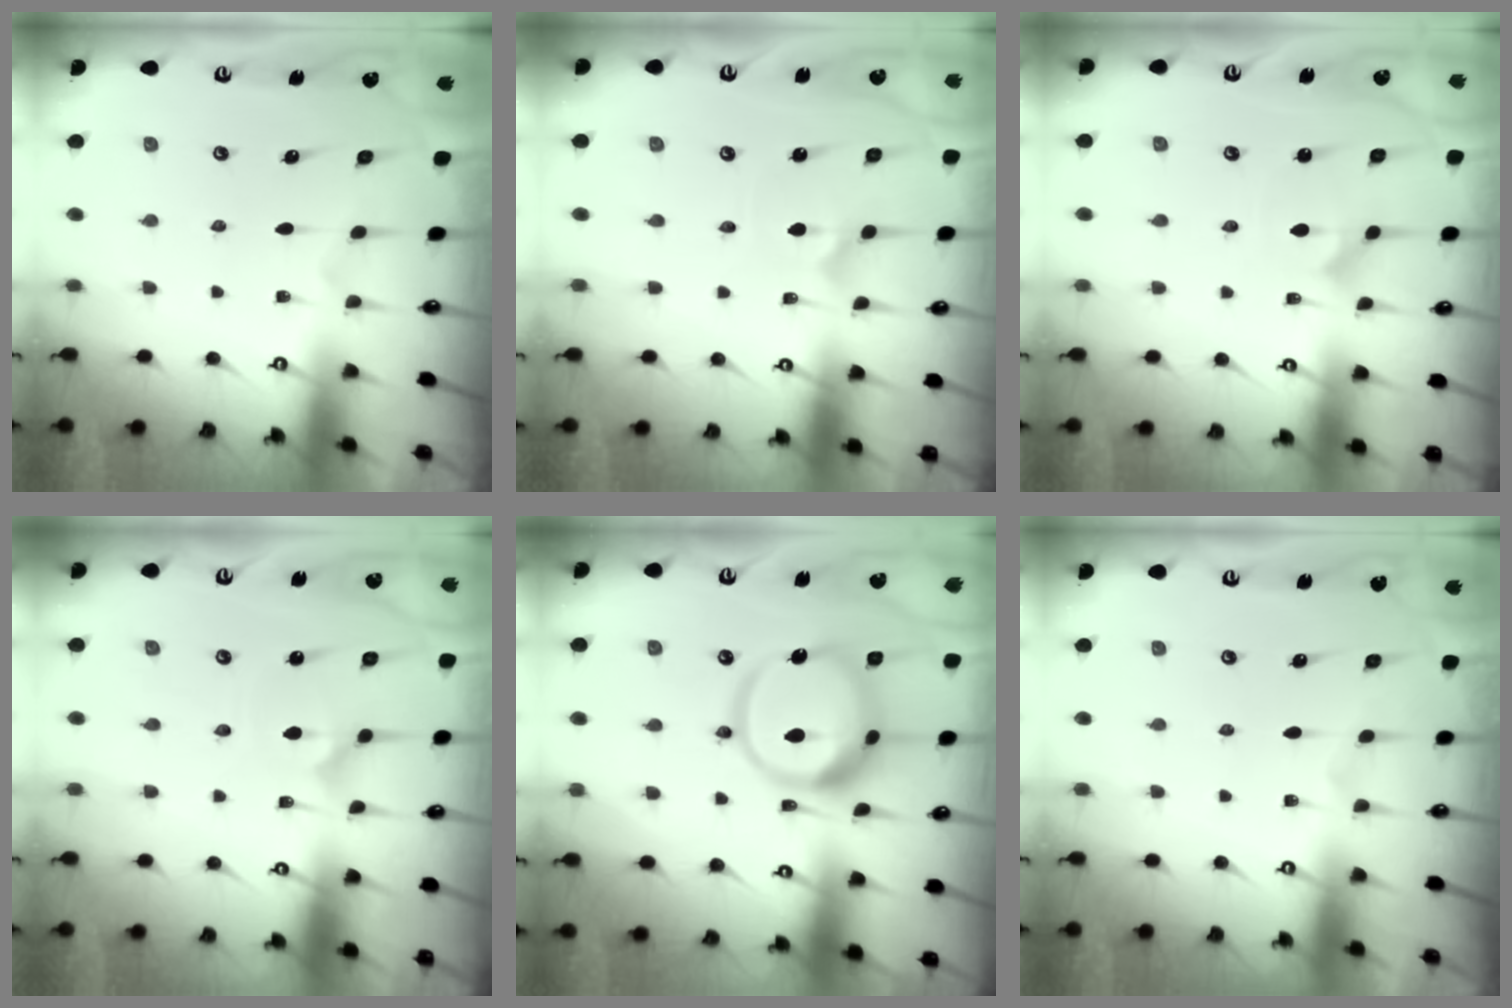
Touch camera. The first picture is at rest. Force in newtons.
{"total": 1.6, "press": 1.5, "slide": 0.2}
{"total": 1.8, "press": 1.8, "slide": 0.1}
{"total": 2.0, "press": 2.0, "slide": 0.1}
{"total": 16.8, "press": 16.7, "slide": 2.0}
{"total": 0.0}